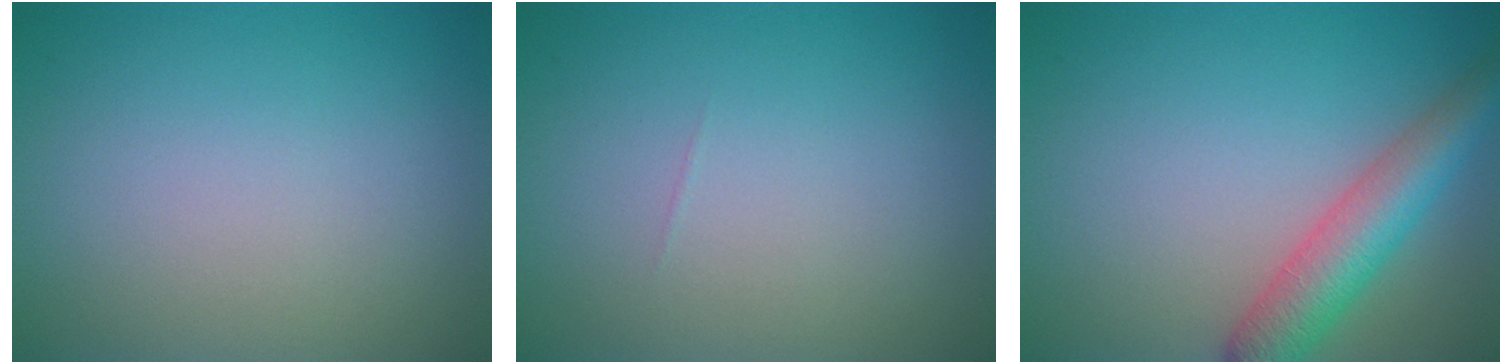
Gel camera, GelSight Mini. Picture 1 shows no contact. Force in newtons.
{"total": 0.0}
{"total": 5.2, "press": 5.2, "slide": 0.2}